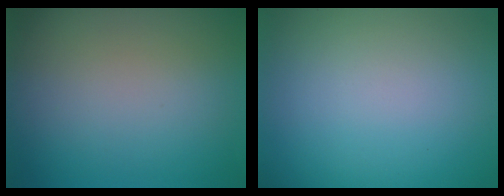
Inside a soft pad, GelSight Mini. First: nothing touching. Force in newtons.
{"total": 0.0}